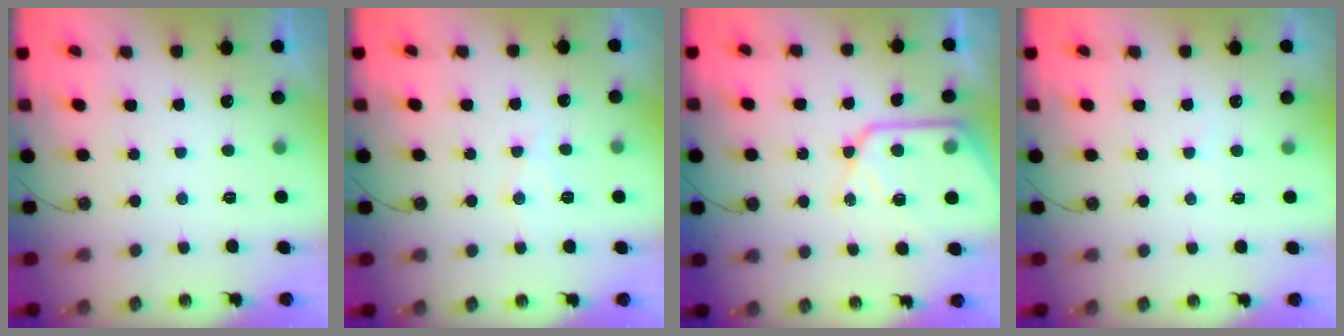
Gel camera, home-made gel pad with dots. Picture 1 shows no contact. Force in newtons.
{"total": 7.9, "press": 7.9, "slide": 0.7}
{"total": 14.9, "press": 14.8, "slide": 1.5}
{"total": 3.5, "press": 3.4, "slide": 0.5}